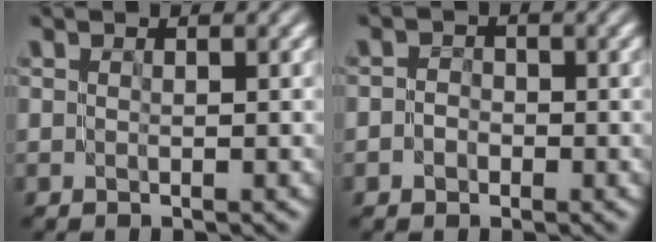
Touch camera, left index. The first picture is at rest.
{"total": 1.4, "force": [-0.5, 1.2, 0.6], "torque": [-0.001, 0.002, -0.016]}